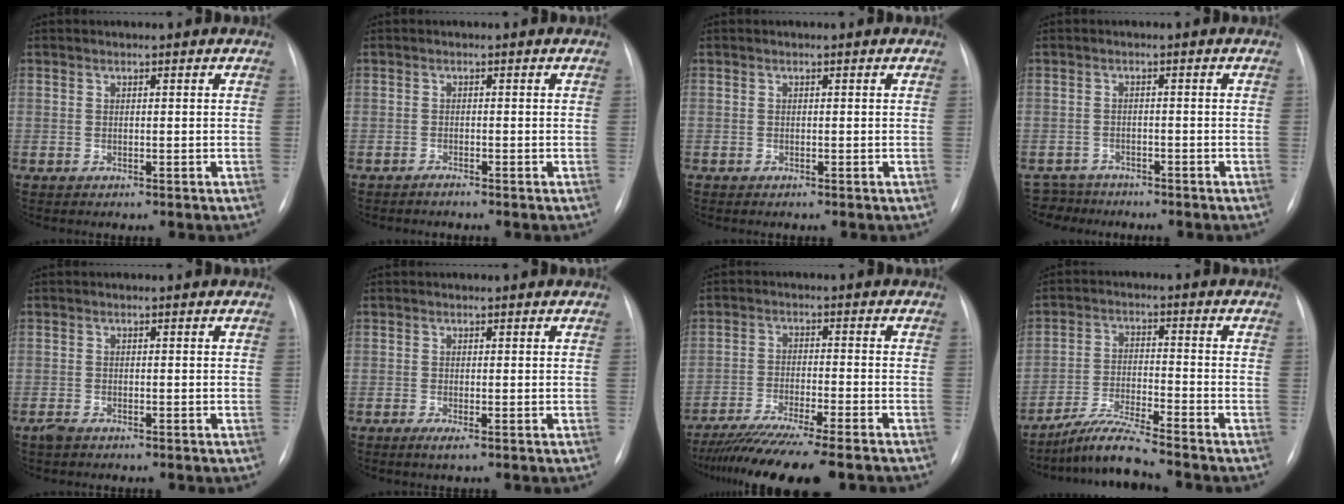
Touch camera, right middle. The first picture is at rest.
{"total": 0.6, "force": [-0.5, -0.2, 0.1], "torque": [0.000, -0.002, -0.008]}
{"total": 0.0}
{"total": 4.0, "force": [-3.6, 1.3, -1.1], "torque": [0.018, -0.007, -0.064]}
{"total": 1.3, "force": [-1.0, 0.4, 0.7], "torque": [-0.020, -0.003, -0.017]}
{"total": 1.0, "force": [-0.4, -0.1, 1.0], "torque": [-0.014, -0.003, -0.007]}
{"total": 15.0, "force": [-12.6, -0.1, 8.0], "torque": [-0.125, -0.042, -0.198]}
{"total": 7.0, "force": [-6.2, -1.0, 3.0], "torque": [-0.062, -0.023, -0.117]}